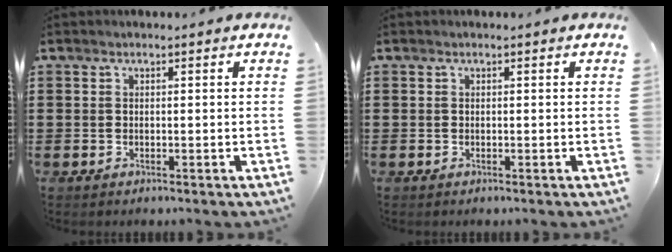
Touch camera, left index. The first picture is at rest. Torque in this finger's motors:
{"motor_torque": [0.00, 0.00, 0.00, 0.00]}